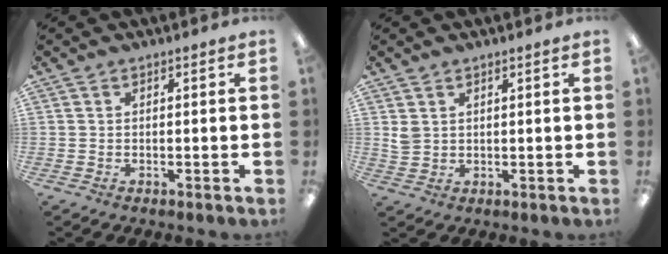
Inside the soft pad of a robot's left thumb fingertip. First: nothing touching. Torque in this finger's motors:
{"motor_torque": [0.30, 0.24, 0.54, -0.42, -0.05]}